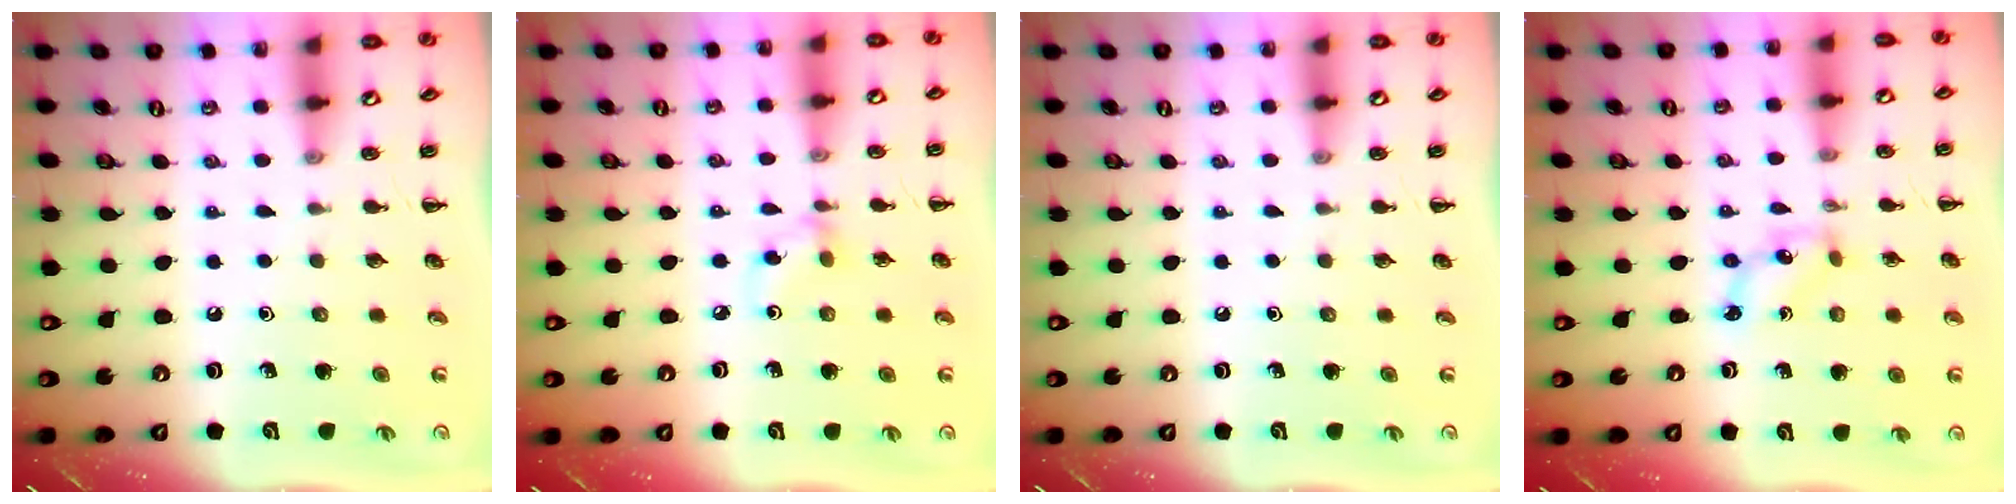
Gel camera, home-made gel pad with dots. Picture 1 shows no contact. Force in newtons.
{"total": 4.1, "press": 4.1, "slide": 0.5}
{"total": 0.0}
{"total": 2.8, "press": 2.7, "slide": 0.7}